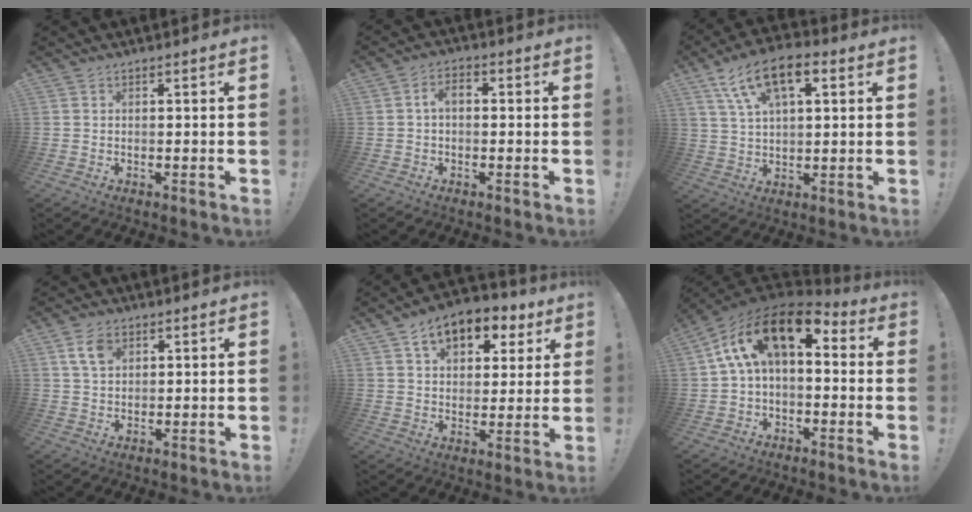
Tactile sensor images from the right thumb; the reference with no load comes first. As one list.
[{"total": 3.5, "force": [-0.2, 1.9, 3.0], "torque": [-0.051, 0.009, -0.007]}, {"total": 13.8, "force": [6.4, 6.8, 10.2], "torque": [-0.177, -0.014, 0.113]}, {"total": 5.9, "force": [2.6, 3.9, 3.7], "torque": [-0.064, 0.002, 0.050]}, {"total": 11.7, "force": [6.3, 7.5, 6.5], "torque": [-0.091, -0.037, 0.113]}, {"total": 16.6, "force": [6.5, 8.1, 13.0], "torque": [-0.239, -0.023, 0.118]}]